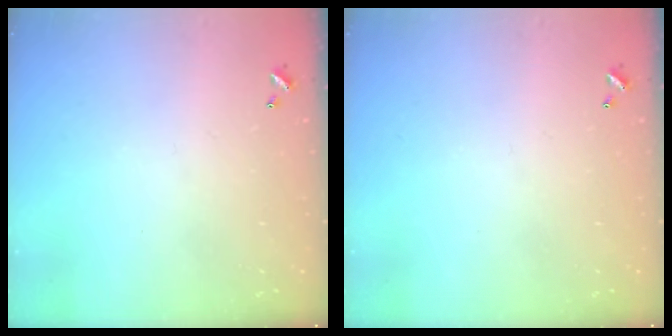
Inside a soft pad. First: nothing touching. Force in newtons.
{"total": 0.0}